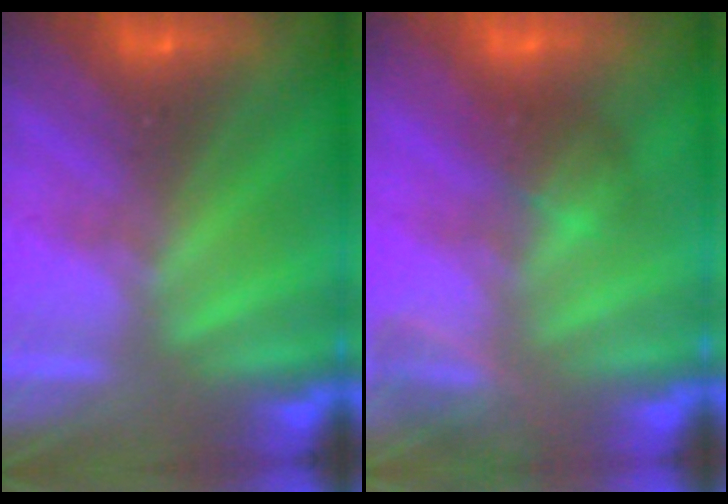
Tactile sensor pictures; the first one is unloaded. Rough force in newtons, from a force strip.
{"total": 3.7}